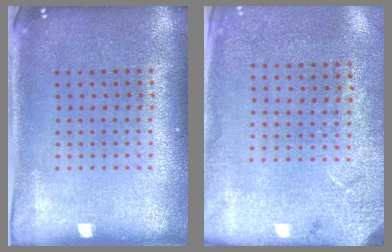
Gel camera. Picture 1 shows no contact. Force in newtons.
{"total": 2.7, "press": 2.2, "slide": 1.6}